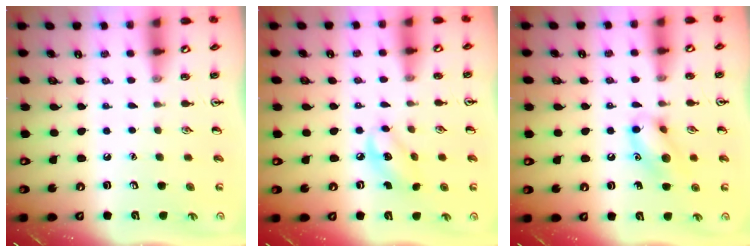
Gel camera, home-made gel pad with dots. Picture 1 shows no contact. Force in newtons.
{"total": 6.0, "press": 5.9, "slide": 0.9}
{"total": 9.8, "press": 9.7, "slide": 1.2}